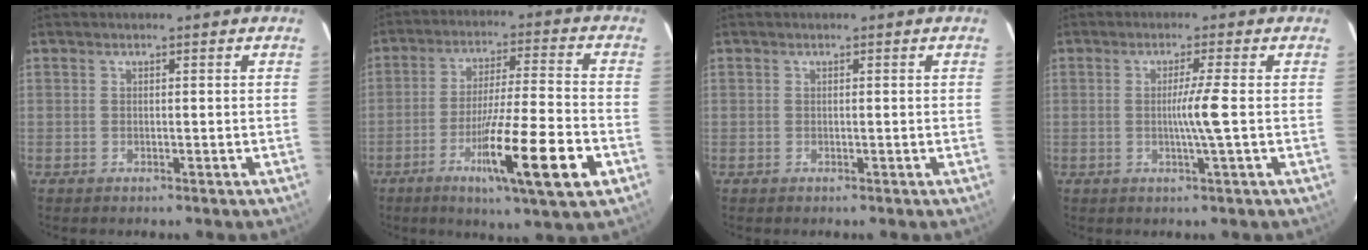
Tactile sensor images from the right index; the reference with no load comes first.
{"total": 15.2, "force": [-6.2, 0.0, 13.9], "torque": [-0.235, -0.022, -0.099]}
{"total": 0.0}
{"total": 3.9, "force": [-0.3, -1.2, 3.7], "torque": [-0.067, -0.007, -0.006]}